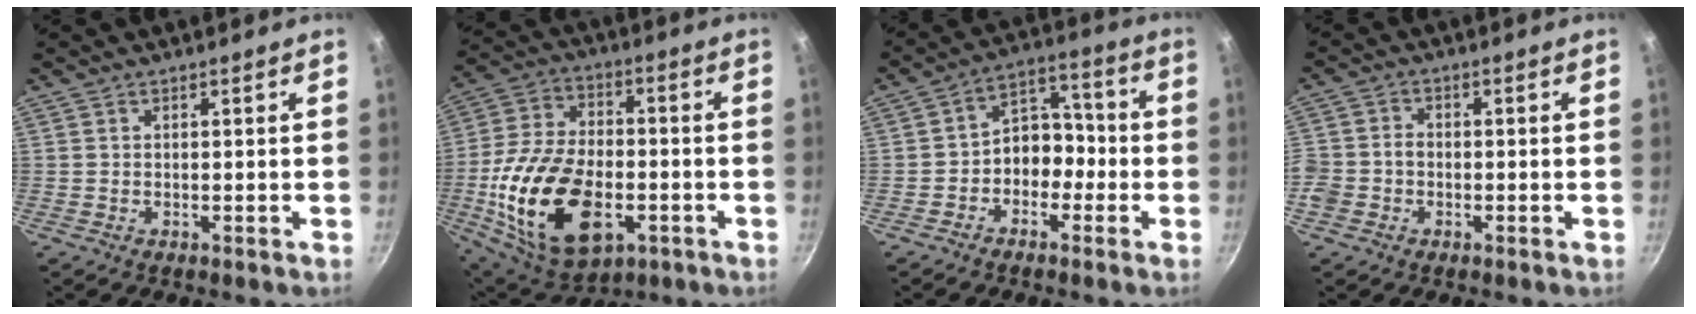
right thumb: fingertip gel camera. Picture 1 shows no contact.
{"total": 23.6, "force": [-6.1, 13.7, 18.2], "torque": [-0.339, 0.018, -0.096]}
{"total": 8.2, "force": [-2.5, 6.3, 4.6], "torque": [-0.017, 0.050, -0.052]}
{"total": 6.0, "force": [-2.0, 4.9, 2.8], "torque": [-0.053, 0.025, -0.046]}